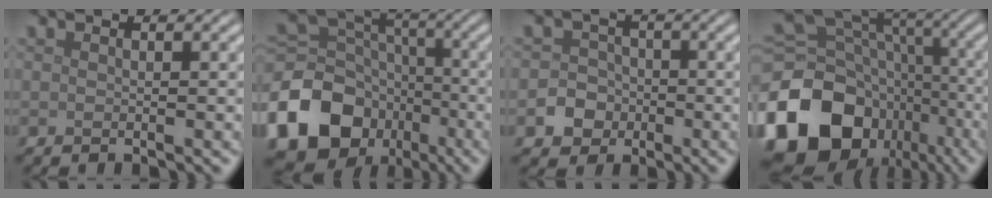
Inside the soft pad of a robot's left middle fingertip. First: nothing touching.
{"total": 17.8, "force": [-8.9, 13.9, 6.7], "torque": [-0.174, -0.040, -0.159]}
{"total": 3.2, "force": [-1.2, 2.9, 0.8], "torque": [0.007, 0.002, -0.031]}
{"total": 18.1, "force": [-8.1, 13.7, 8.6], "torque": [-0.199, -0.014, -0.125]}